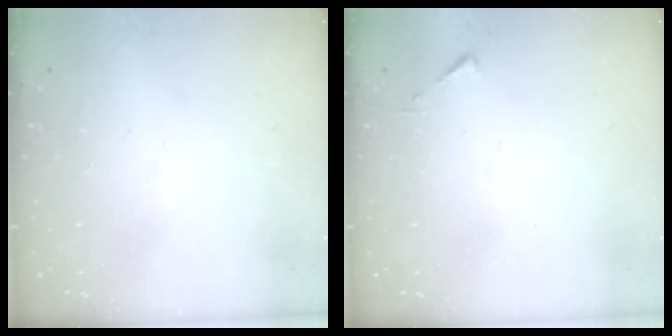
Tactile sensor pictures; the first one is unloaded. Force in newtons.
{"total": 3.2, "press": 3.2, "slide": 0.4}